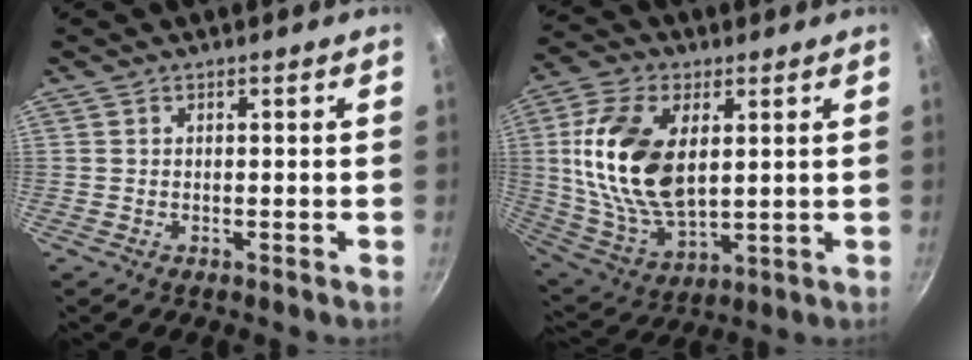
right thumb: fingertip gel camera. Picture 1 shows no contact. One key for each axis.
{"total": 18.8, "fx": 3.7, "fy": 10.7, "fz": 15.0, "tx": -0.283, "ty": -0.011, "tz": 0.079}